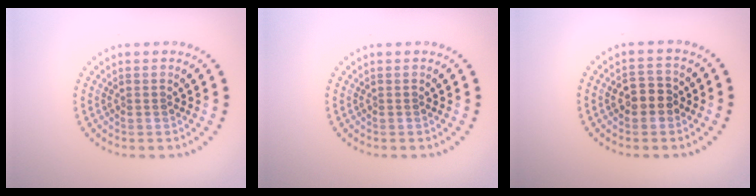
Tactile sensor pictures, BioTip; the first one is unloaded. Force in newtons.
{"total": 0.0}
{"total": 2.5, "press": 2.5, "slide": 0.3}